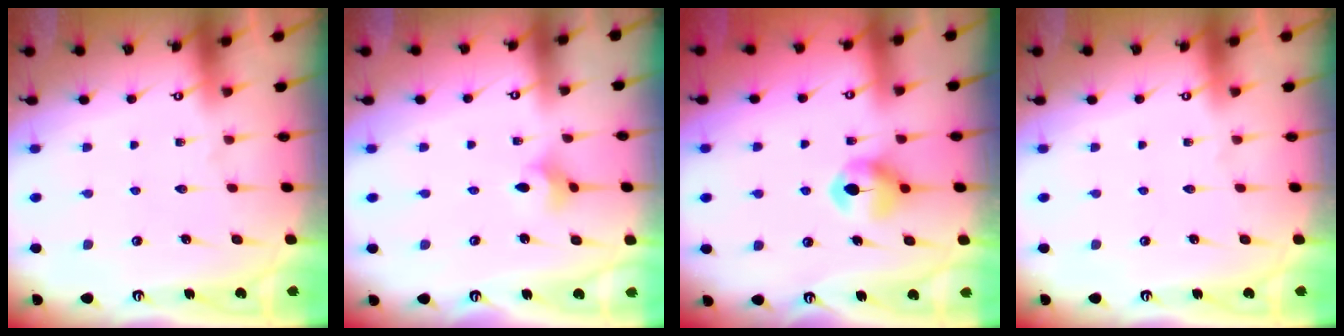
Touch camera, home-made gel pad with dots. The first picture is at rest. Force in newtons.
{"total": 3.6, "press": 3.5, "slide": 0.7}
{"total": 7.5, "press": 7.5, "slide": 0.4}
{"total": 0.0}